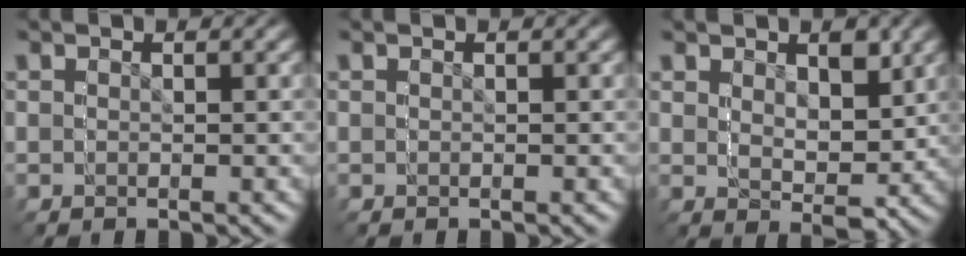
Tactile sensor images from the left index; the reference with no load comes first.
{"total": 0.0}
{"total": 3.4, "force": [2.9, 0.3, -1.8], "torque": [0.022, 0.004, 0.040]}